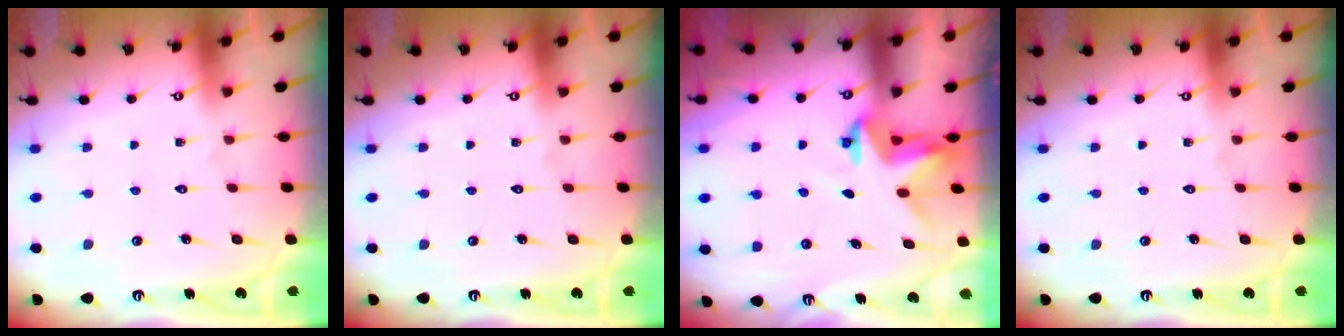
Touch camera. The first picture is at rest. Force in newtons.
{"total": 0.0}
{"total": 3.4, "press": 3.4, "slide": 0.2}
{"total": 0.0}